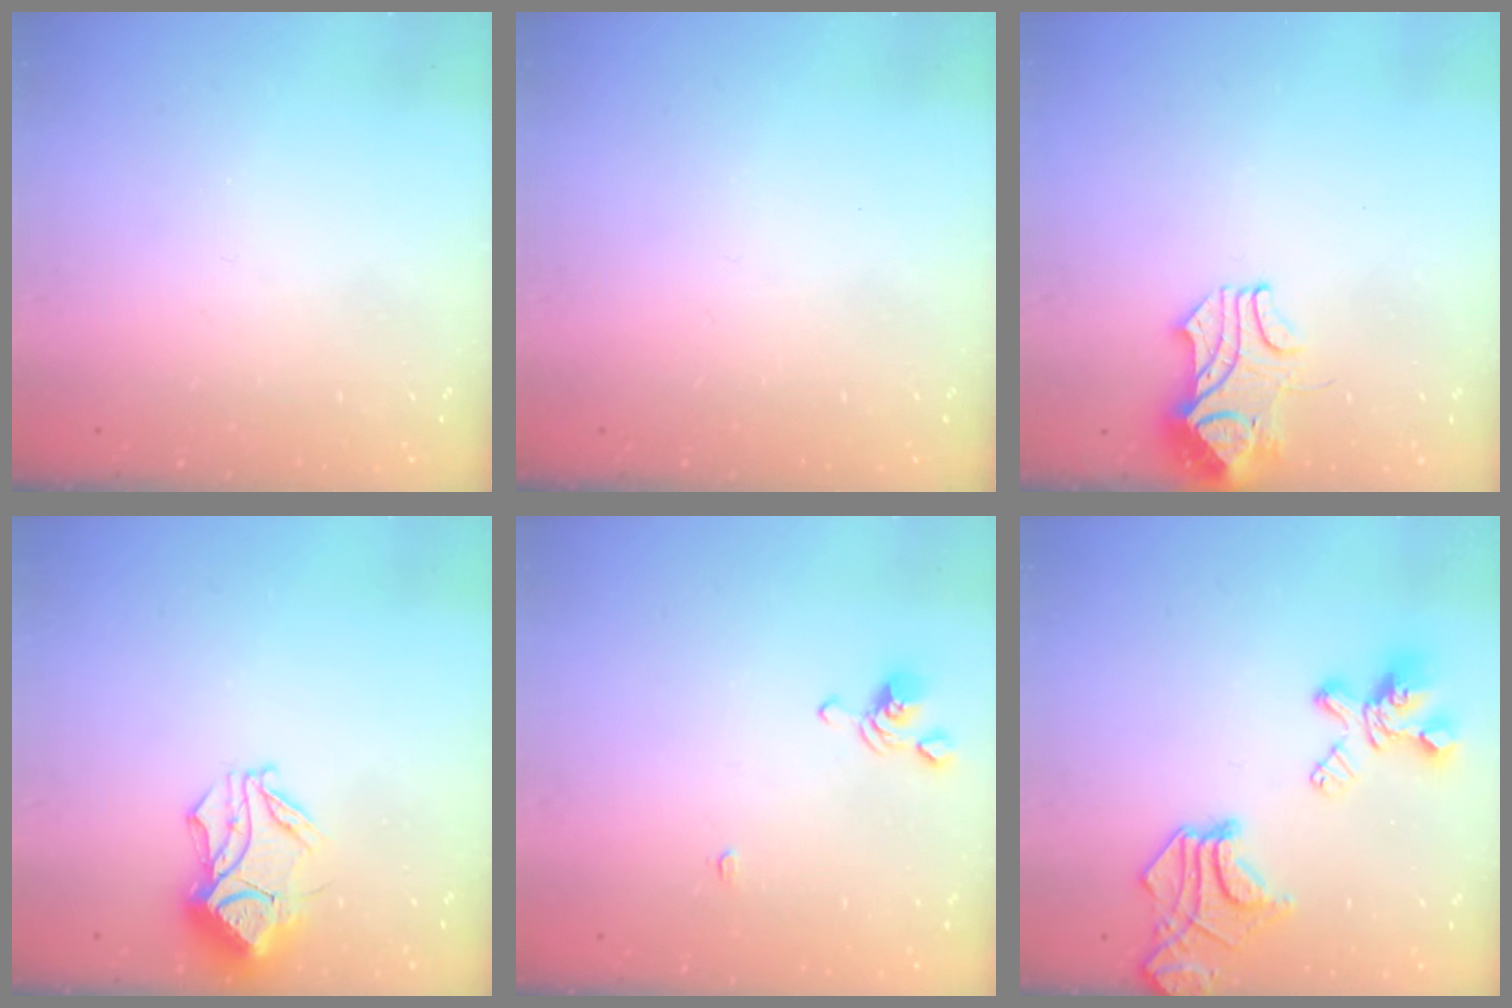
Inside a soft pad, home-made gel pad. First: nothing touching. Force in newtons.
{"total": 0.0}
{"total": 2.6, "press": 2.4, "slide": 1.0}
{"total": 13.1, "press": 13.1, "slide": 0.2}
{"total": 2.2, "press": 2.2, "slide": 0.4}
{"total": 12.9, "press": 12.7, "slide": 2.6}